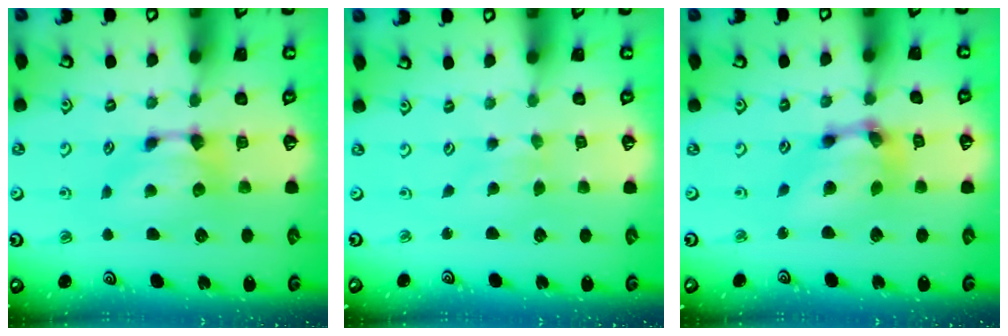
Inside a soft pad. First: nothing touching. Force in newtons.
{"total": 2.0, "press": 2.0, "slide": 0.1}
{"total": 6.2, "press": 6.0, "slide": 1.8}